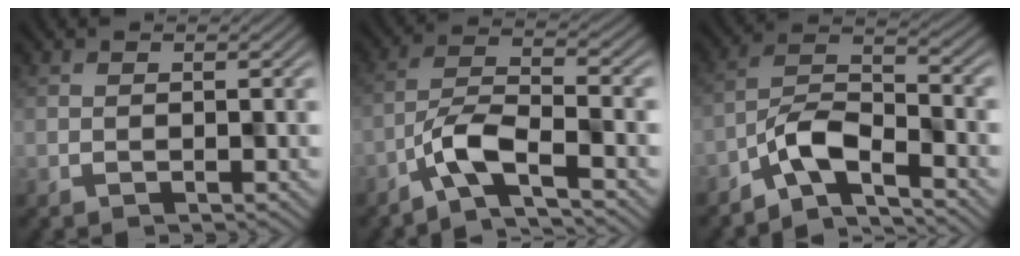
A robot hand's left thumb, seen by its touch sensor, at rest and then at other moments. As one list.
[{"total": 5.5, "force": [-3.6, 1.1, 4.0], "torque": [-0.076, 0.008, -0.080]}, {"total": 5.8, "force": [-4.4, 1.6, 3.5], "torque": [-0.068, 0.008, -0.097]}]